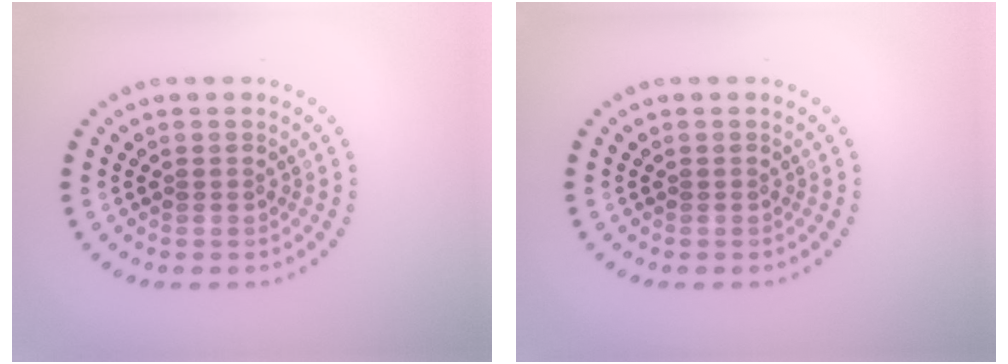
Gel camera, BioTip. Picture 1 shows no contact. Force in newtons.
{"total": 0.0}